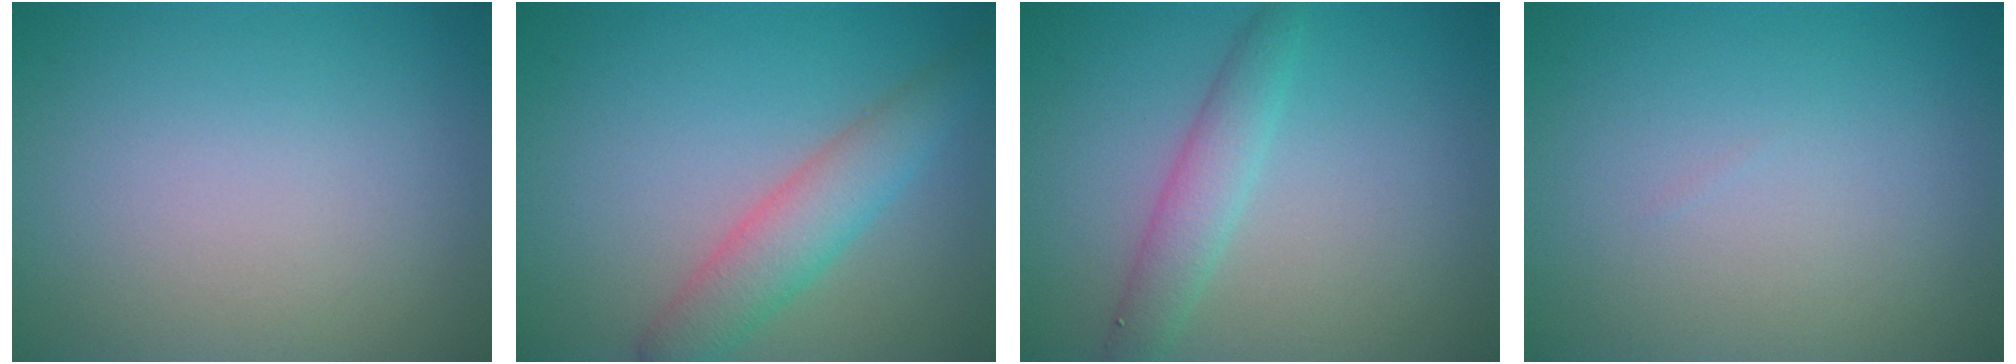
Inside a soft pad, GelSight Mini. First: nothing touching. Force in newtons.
{"total": 4.1, "press": 4.1, "slide": 0.1}
{"total": 2.8, "press": 2.8, "slide": 0.2}
{"total": 0.0}